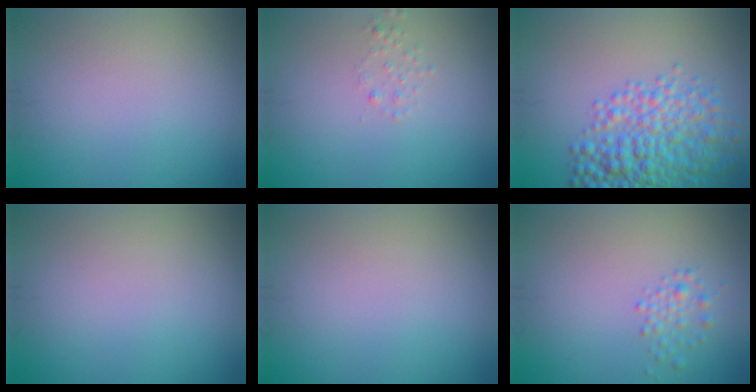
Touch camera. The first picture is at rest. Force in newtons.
{"total": 0.8, "press": 0.8, "slide": 0.1}
{"total": 6.8, "press": 6.8, "slide": 0.2}
{"total": 0.0}
{"total": 0.0}
{"total": 1.4, "press": 1.4, "slide": 0.1}